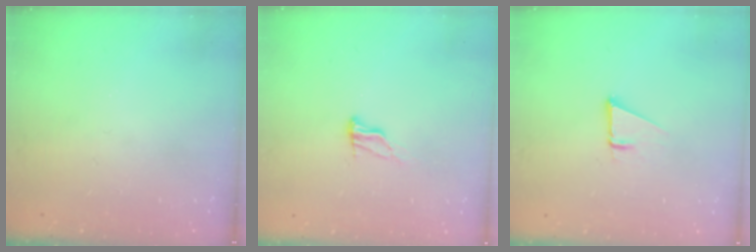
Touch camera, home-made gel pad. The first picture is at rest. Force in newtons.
{"total": 5.8, "press": 5.8, "slide": 0.5}
{"total": 1.9, "press": 1.9, "slide": 0.0}